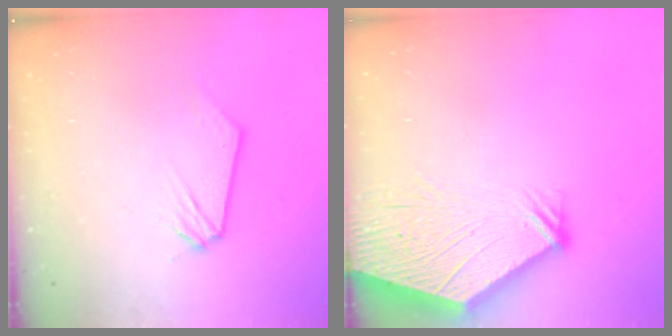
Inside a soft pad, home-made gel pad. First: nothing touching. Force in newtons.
{"total": 11.8, "press": 11.7, "slide": 1.5}